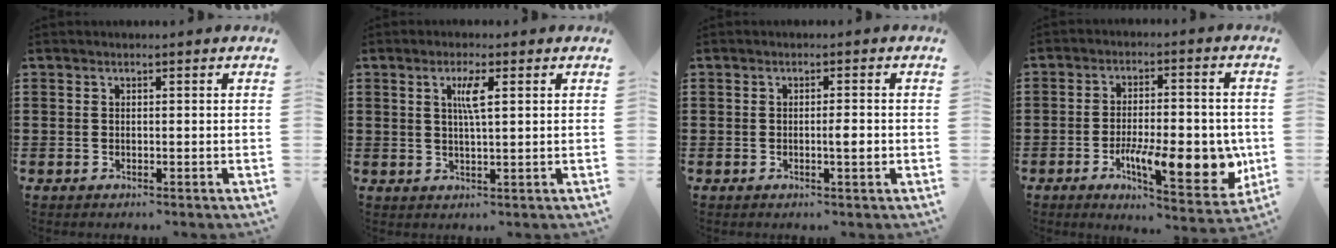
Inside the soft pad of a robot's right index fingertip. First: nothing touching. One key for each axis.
{"total": 3.4, "fx": 1.0, "fy": 0.4, "fz": 3.2, "tx": -0.066, "ty": 0.002, "tz": 0.015}
{"total": 2.1, "fx": -0.3, "fy": 0.3, "fz": 2.1, "tx": -0.036, "ty": -0.004, "tz": -0.005}
{"total": 13.3, "fx": -4.0, "fy": 4.7, "fz": 11.8, "tx": -0.175, "ty": -0.008, "tz": -0.061}